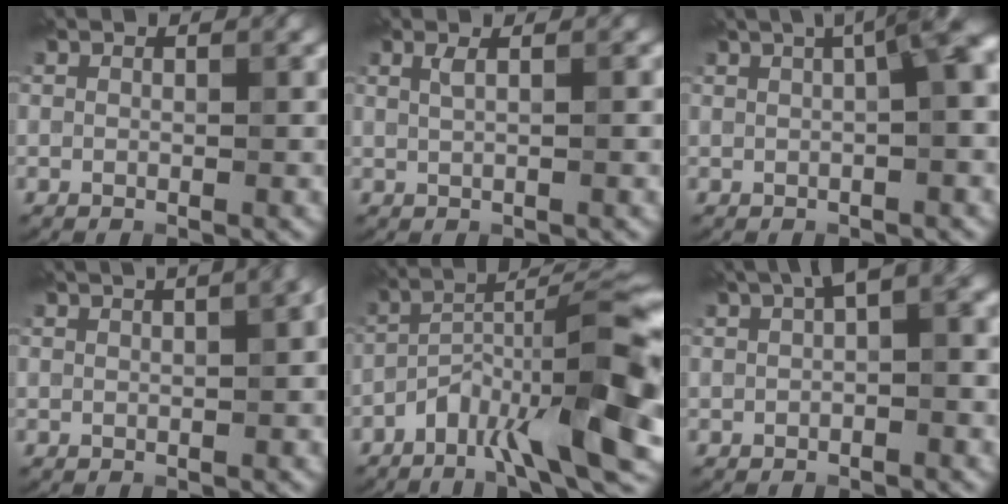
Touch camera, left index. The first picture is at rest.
{"total": 1.5, "force": [0.5, 0.5, 1.3], "torque": [-0.020, -0.002, 0.004]}
{"total": 7.1, "force": [1.6, 2.3, 6.5], "torque": [-0.046, 0.033, 0.015]}
{"total": 7.8, "force": [3.4, 3.7, 6.0], "torque": [-0.024, 0.054, 0.020]}
{"total": 12.0, "force": [-6.2, 2.7, 9.9], "torque": [-0.147, 0.010, -0.101]}
{"total": 4.4, "force": [1.5, 1.3, 3.9], "torque": [-0.044, 0.017, 0.014]}